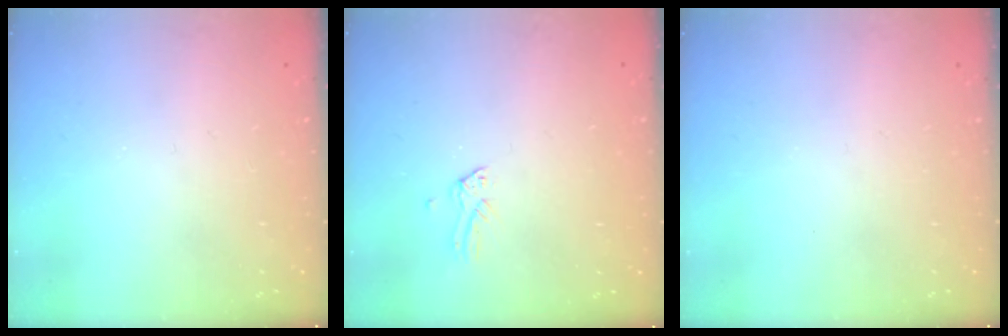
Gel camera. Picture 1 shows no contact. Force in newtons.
{"total": 0.0}
{"total": 0.0}